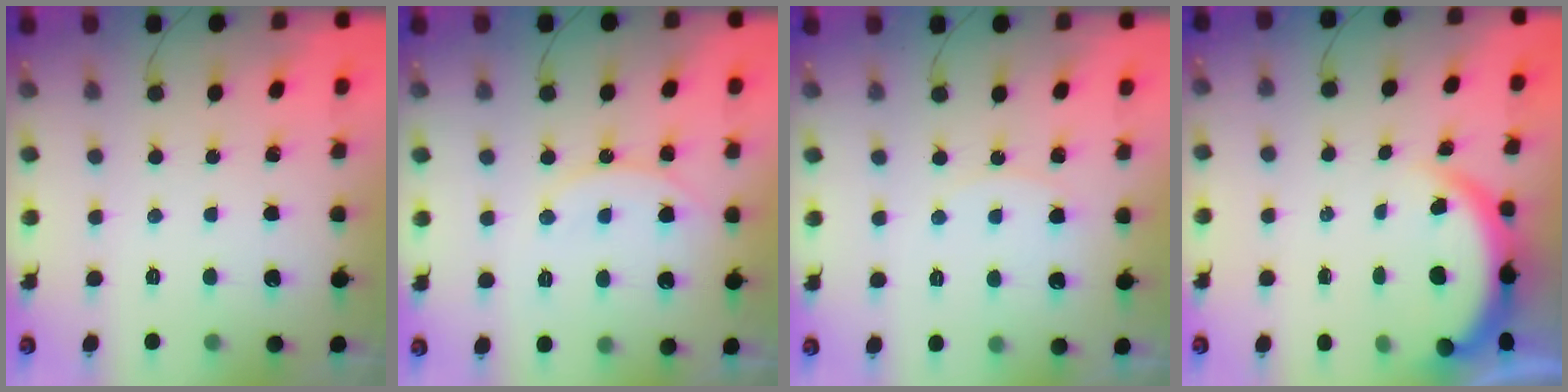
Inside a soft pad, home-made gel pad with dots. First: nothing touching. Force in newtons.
{"total": 11.2, "press": 11.1, "slide": 1.3}
{"total": 3.8, "press": 3.7, "slide": 0.6}
{"total": 3.9, "press": 3.9, "slide": 0.2}